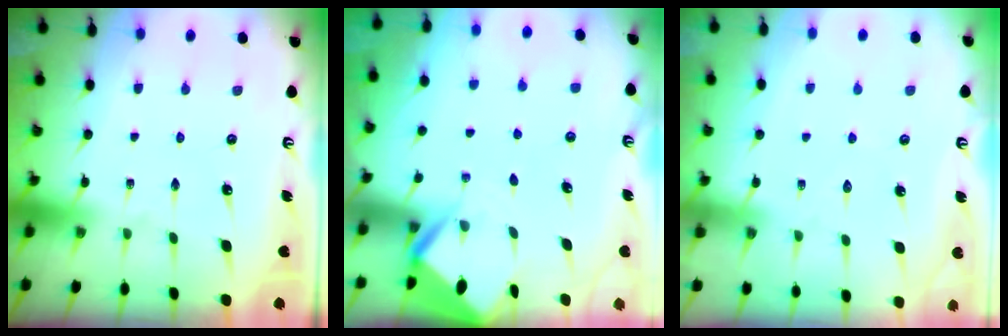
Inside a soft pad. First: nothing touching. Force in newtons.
{"total": 4.1, "press": 4.1, "slide": 0.4}
{"total": 5.3, "press": 5.2, "slide": 0.6}